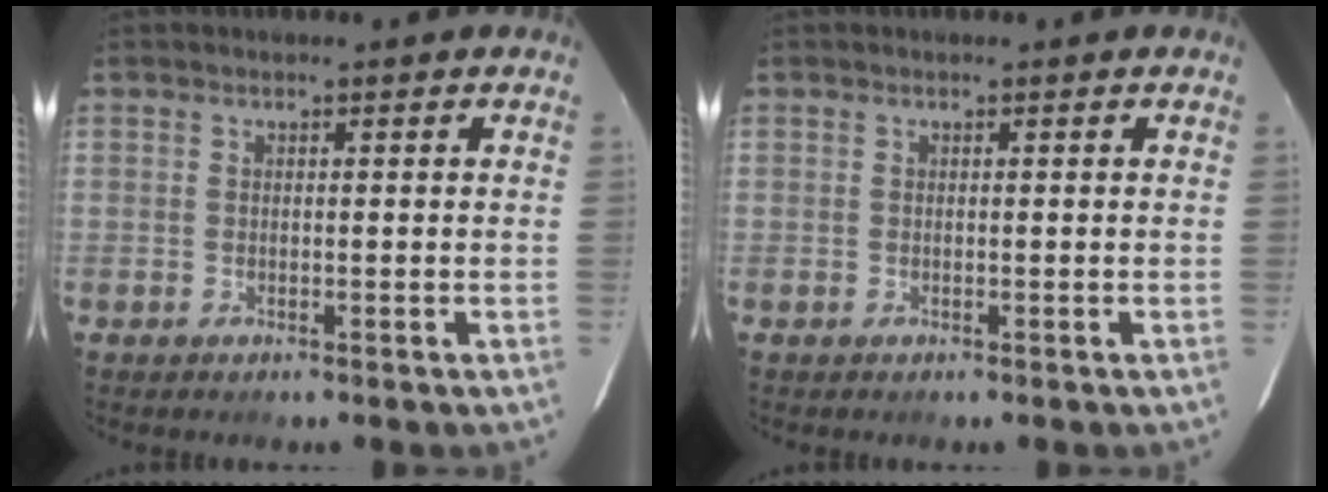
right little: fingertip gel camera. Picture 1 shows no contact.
{"total": 0.0}